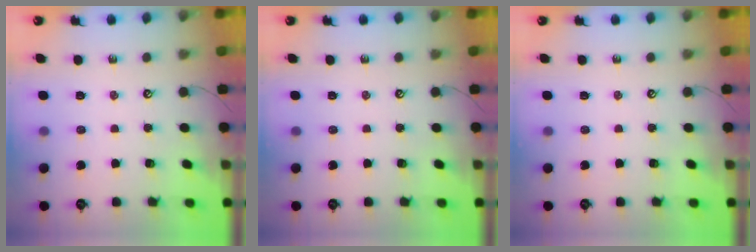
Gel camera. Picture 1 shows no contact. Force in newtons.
{"total": 0.0}
{"total": 0.0}